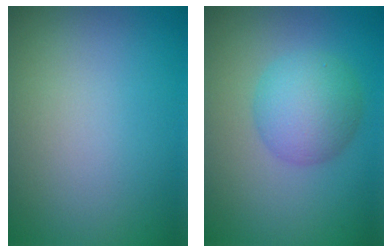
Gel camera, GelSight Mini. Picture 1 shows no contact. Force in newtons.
{"total": 4.7, "press": 4.7, "slide": 0.1}